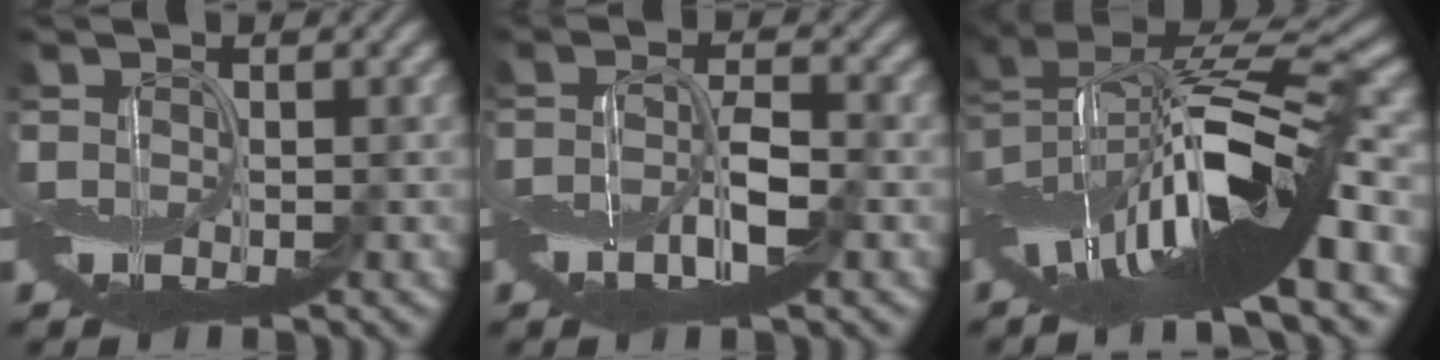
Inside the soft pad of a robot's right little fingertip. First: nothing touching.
{"total": 4.0, "force": [-1.6, 1.0, 3.5], "torque": [-0.073, 0.001, -0.032]}
{"total": 15.1, "force": [-3.2, 4.1, 14.1], "torque": [-0.227, 0.018, -0.066]}